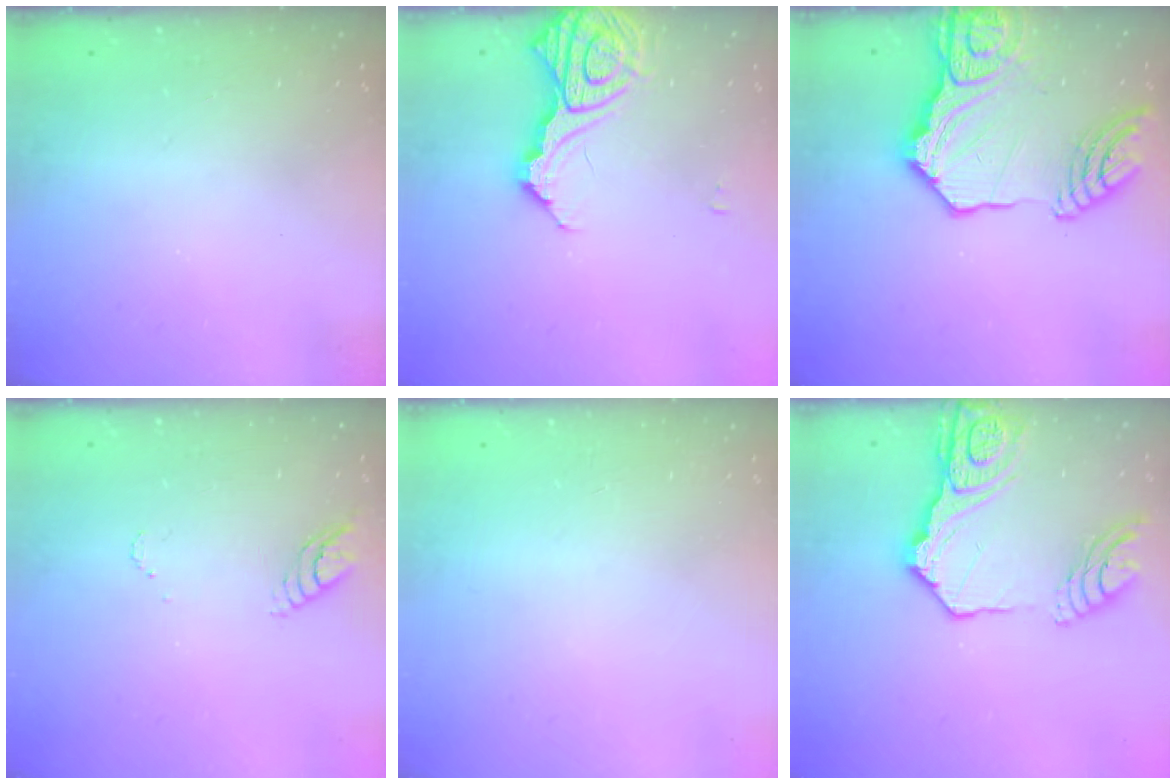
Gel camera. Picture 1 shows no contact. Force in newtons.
{"total": 15.4, "press": 15.3, "slide": 1.5}
{"total": 21.1, "press": 21.0, "slide": 2.4}
{"total": 3.5, "press": 3.5, "slide": 0.3}
{"total": 0.0}
{"total": 19.1, "press": 19.0, "slide": 2.1}